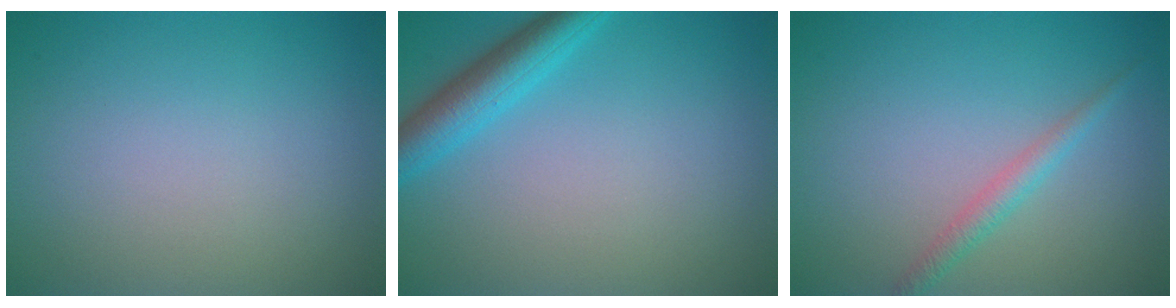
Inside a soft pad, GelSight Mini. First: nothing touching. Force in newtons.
{"total": 3.9, "press": 3.9, "slide": 0.2}
{"total": 1.7, "press": 1.7, "slide": 0.0}